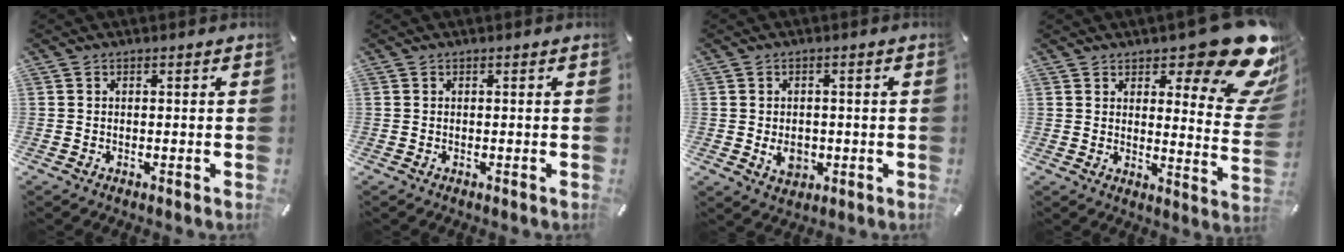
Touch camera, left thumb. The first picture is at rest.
{"total": 0.0}
{"total": 4.9, "force": [-0.8, 3.7, 3.0], "torque": [-0.050, -0.007, -0.018]}
{"total": 18.9, "force": [12.5, 7.1, 12.2], "torque": [-0.148, -0.101, 0.212]}